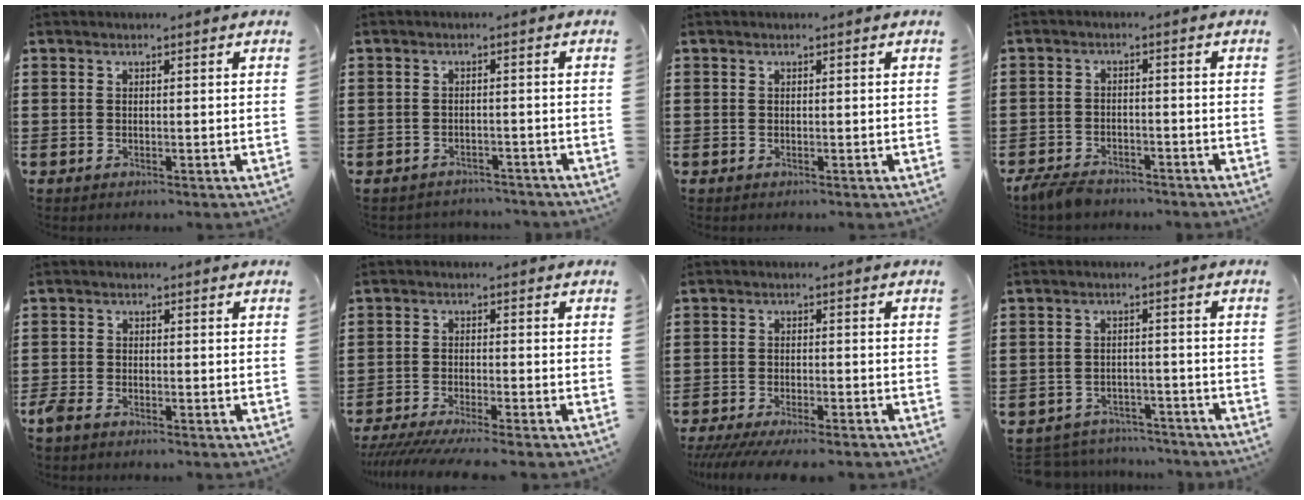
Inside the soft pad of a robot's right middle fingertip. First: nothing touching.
{"total": 1.7, "force": [-1.7, 0.3, -0.2], "torque": [-0.002, 0.000, -0.039]}
{"total": 0.0}
{"total": 3.5, "force": [-3.3, 0.8, 0.8], "torque": [-0.030, -0.002, -0.072]}
{"total": 1.3, "force": [-1.0, 0.3, 0.7], "torque": [-0.030, -0.007, -0.025]}
{"total": 3.7, "force": [-3.3, -0.2, 1.8], "torque": [-0.042, -0.017, -0.066]}
{"total": 3.5, "force": [-3.2, 0.0, 1.4], "torque": [-0.029, -0.010, -0.064]}
{"total": 3.6, "force": [-3.5, 0.6, -0.1], "torque": [-0.004, 0.003, -0.076]}